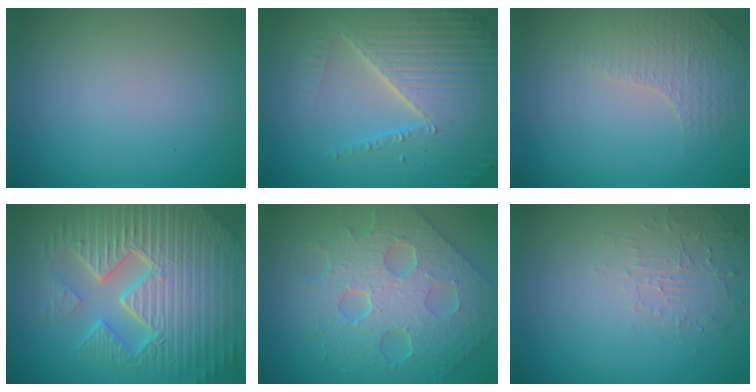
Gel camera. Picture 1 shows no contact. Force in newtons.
{"total": 7.1, "press": 6.9, "slide": 1.7}
{"total": 1.5, "press": 1.2, "slide": 0.8}
{"total": 11.1, "press": 7.2, "slide": 8.5}
{"total": 8.7, "press": 6.4, "slide": 5.8}
{"total": 1.8, "press": 0.7, "slide": 1.7}